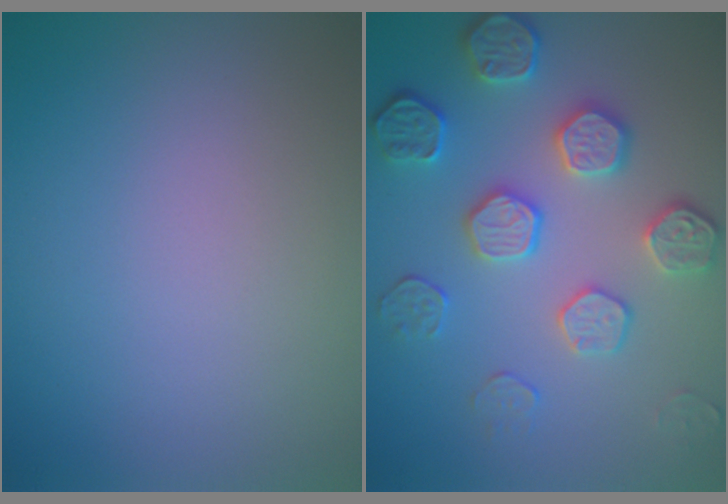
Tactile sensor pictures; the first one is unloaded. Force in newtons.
{"total": 4.7, "press": 4.3, "slide": 1.8}